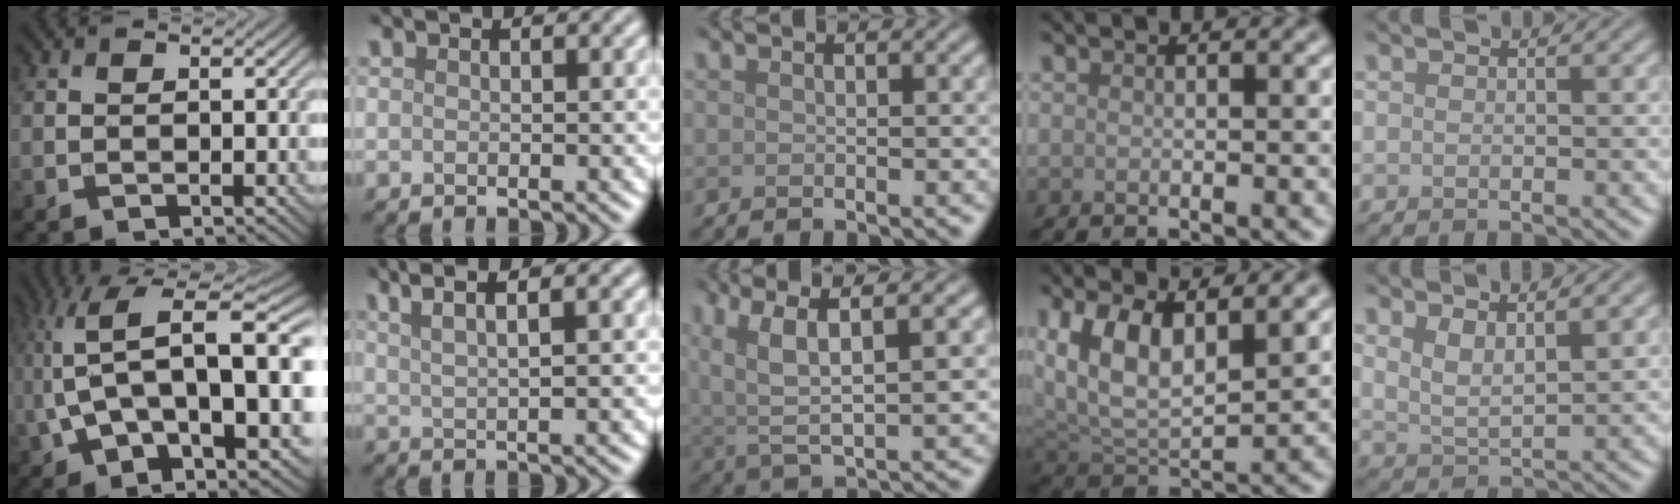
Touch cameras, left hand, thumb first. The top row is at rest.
{"thumb": {"total": 19.1, "force": [2.5, 8.6, 16.9], "torque": [-0.324, -0.002, 0.069]}, "index": {"total": 5.7, "force": [3.2, 2.0, 4.2], "torque": [-0.050, 0.021, 0.024]}, "middle": {"total": 6.7, "force": [2.8, 1.9, 5.7], "torque": [-0.122, 0.007, 0.056]}, "ring": {"total": 8.6, "force": [3.5, 4.3, 6.5], "torque": [-0.120, 0.001, 0.058]}, "little": {"total": 2.9, "force": [2.0, 0.8, 2.0], "torque": [-0.041, -0.007, 0.040]}}